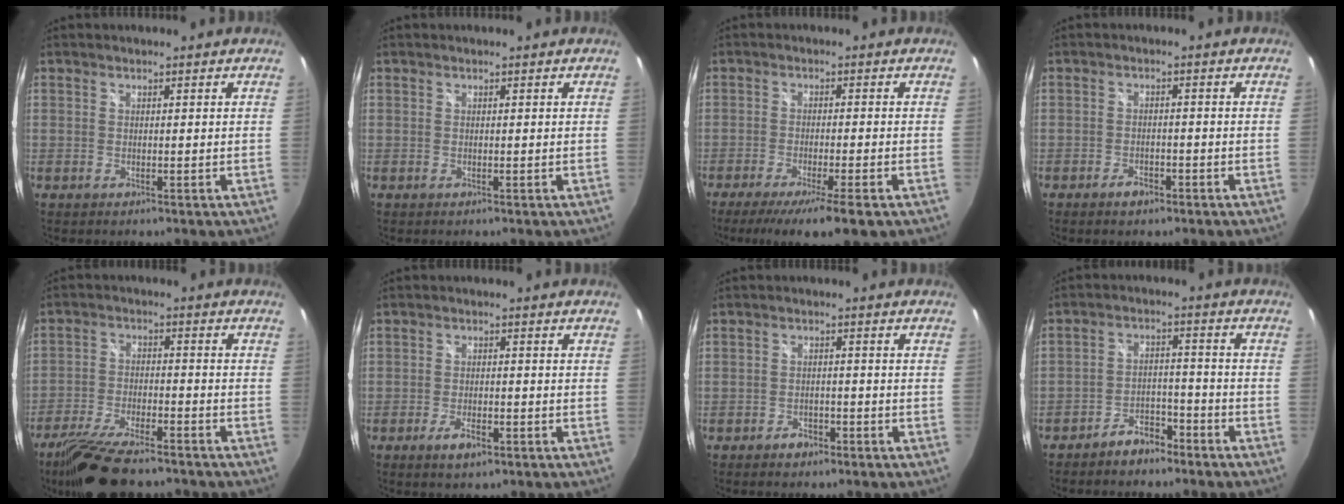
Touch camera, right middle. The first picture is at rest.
{"total": 0.0}
{"total": 10.6, "force": [-7.4, 0.8, 7.5], "torque": [-0.146, -0.039, -0.119]}
{"total": 2.5, "force": [-1.8, 1.2, 1.2], "torque": [-0.026, 0.001, -0.030]}
{"total": 14.0, "force": [-11.3, 3.5, 7.4], "torque": [-0.157, -0.029, -0.197]}
{"total": 4.0, "force": [-2.3, 1.5, 3.0], "torque": [-0.066, -0.007, -0.041]}
{"total": 2.6, "force": [-2.0, 1.5, 0.9], "torque": [-0.023, 0.004, -0.030]}
{"total": 5.7, "force": [-4.7, 2.5, 2.0], "torque": [-0.051, 0.019, -0.071]}